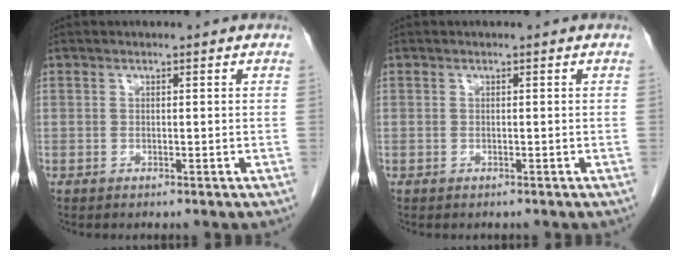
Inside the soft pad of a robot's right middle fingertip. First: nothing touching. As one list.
[{"total": 0.0}]